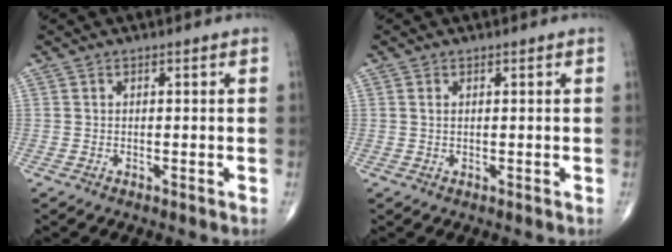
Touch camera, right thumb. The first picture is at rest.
{"total": 0.6, "force": [0.2, 0.3, 0.5], "torque": [-0.013, 0.004, 0.005]}